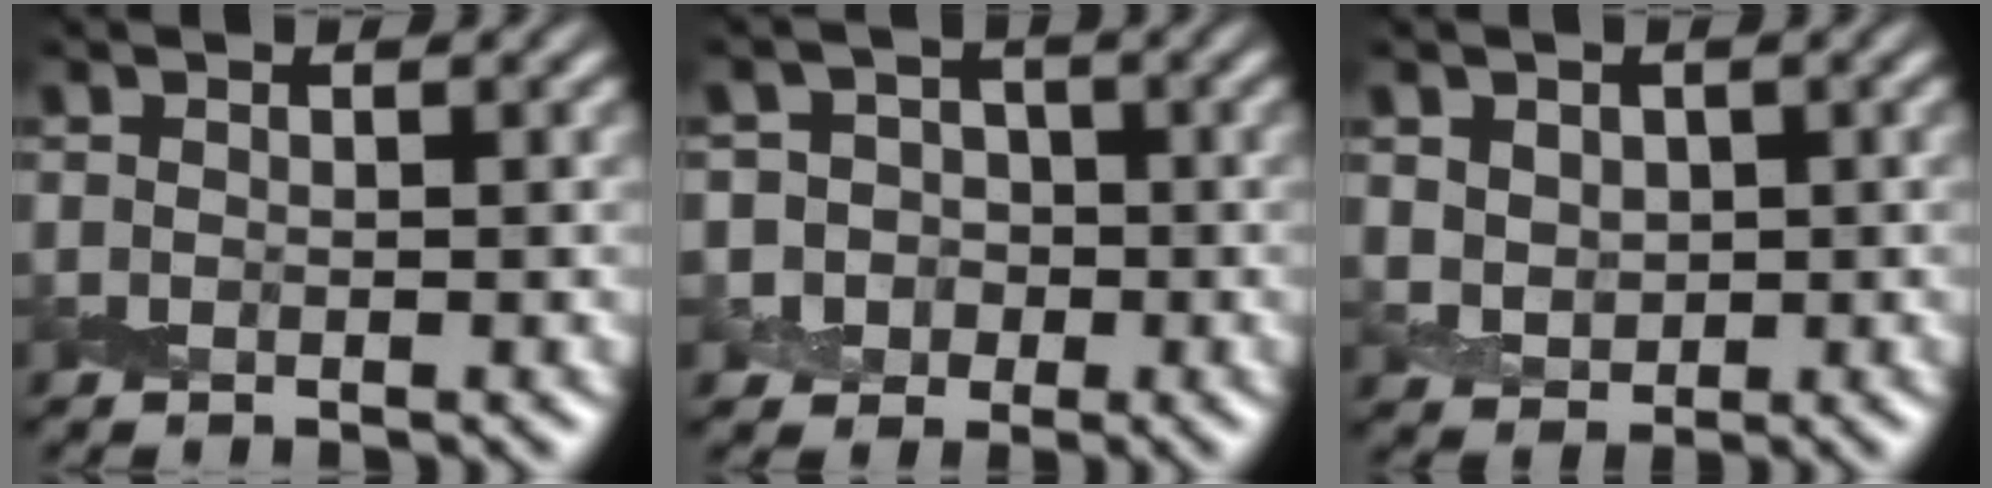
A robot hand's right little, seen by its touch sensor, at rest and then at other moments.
{"total": 5.3, "force": [-0.9, 5.1, 1.1], "torque": [-0.007, 0.020, -0.044]}
{"total": 2.5, "force": [0.5, 2.0, 1.3], "torque": [-0.028, -0.004, 0.010]}